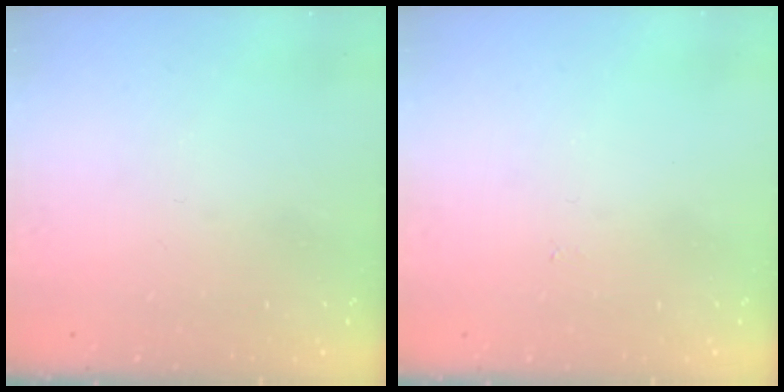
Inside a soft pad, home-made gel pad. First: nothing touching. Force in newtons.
{"total": 3.1, "press": 3.1, "slide": 0.4}